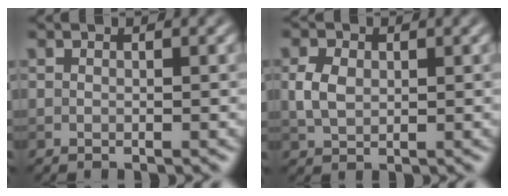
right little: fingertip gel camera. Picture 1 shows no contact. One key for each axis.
{"total": 2.5, "fx": 0.3, "fy": 1.8, "fz": 1.7, "tx": -0.041, "ty": 0.002, "tz": 0.007}